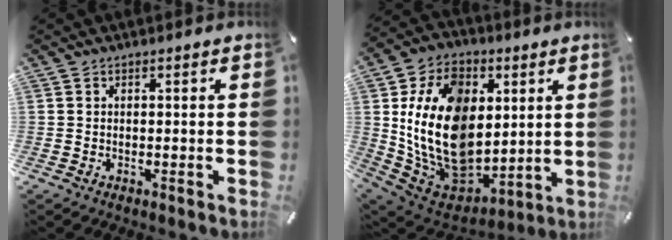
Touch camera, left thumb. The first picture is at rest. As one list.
[{"total": 23.0, "force": [2.4, 17.2, 15.1], "torque": [-0.297, -0.026, 0.050]}]